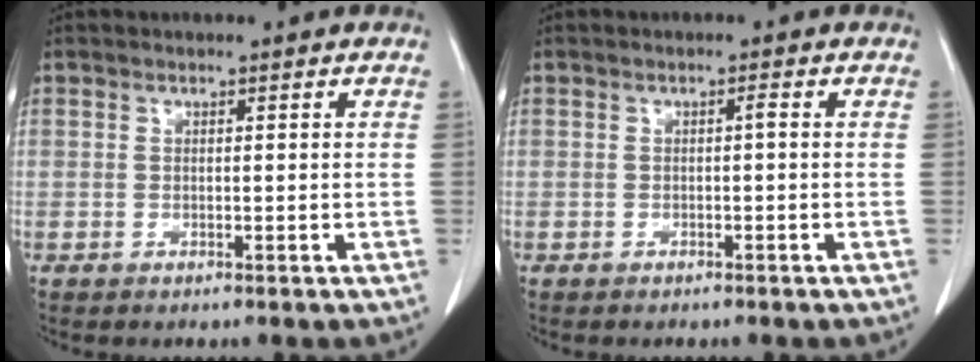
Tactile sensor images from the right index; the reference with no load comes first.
{"total": 0.6, "force": [0.0, 0.0, 0.6], "torque": [-0.006, 0.004, 0.000]}